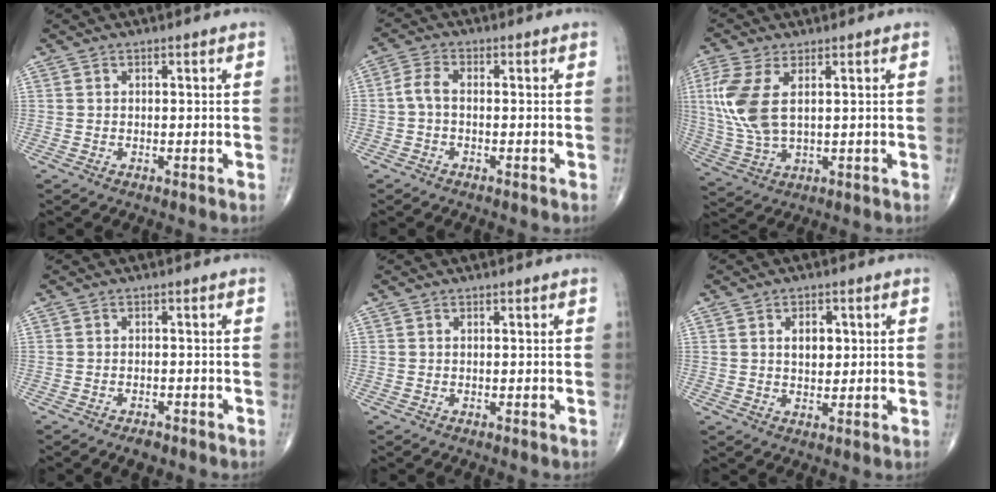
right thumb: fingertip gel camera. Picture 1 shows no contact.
{"total": 3.2, "force": [-0.7, 1.6, 2.7], "torque": [-0.059, 0.010, -0.022]}
{"total": 10.9, "force": [2.5, 5.3, 9.2], "torque": [-0.229, -0.005, 0.058]}
{"total": 2.4, "force": [-1.8, 1.1, 1.3], "torque": [-0.021, 0.006, -0.025]}
{"total": 0.0}
{"total": 4.1, "force": [1.0, 2.7, 3.0], "torque": [-0.030, -0.004, 0.015]}